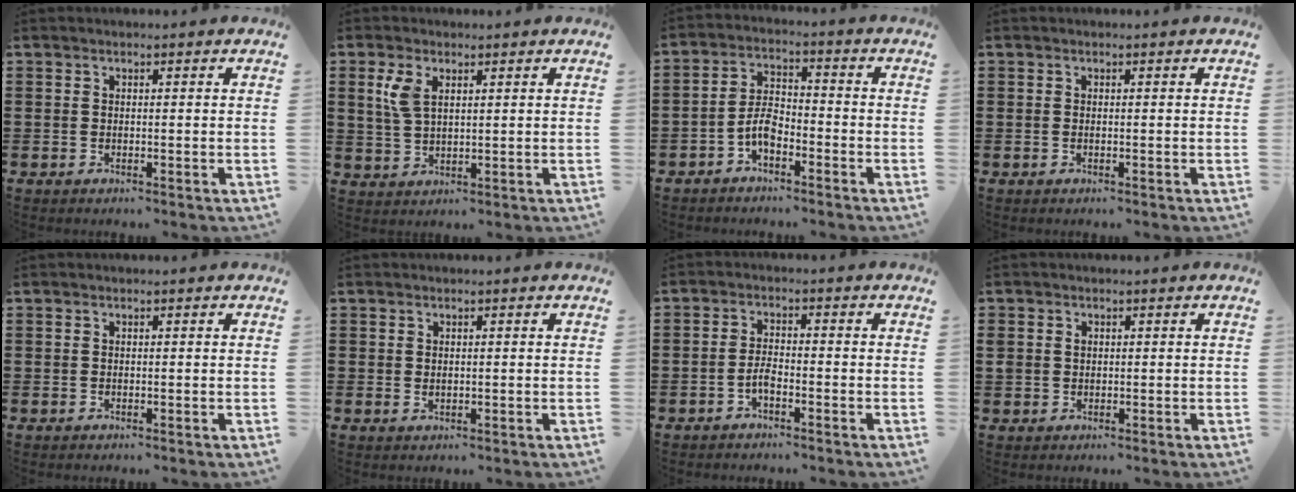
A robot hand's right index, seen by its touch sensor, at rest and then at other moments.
{"total": 4.1, "force": [1.8, 2.0, 3.1], "torque": [-0.068, 0.007, 0.032]}
{"total": 4.7, "force": [-2.5, 2.2, 3.3], "torque": [-0.080, 0.003, -0.054]}
{"total": 0.0}
{"total": 0.0}
{"total": 0.7, "force": [0.3, 0.5, 0.4], "torque": [-0.009, 0.005, 0.005]}
{"total": 2.5, "force": [-1.5, 0.8, 1.8], "torque": [-0.043, 0.002, -0.032]}
{"total": 1.3, "force": [0.3, 1.2, 0.5], "torque": [-0.012, 0.007, 0.006]}